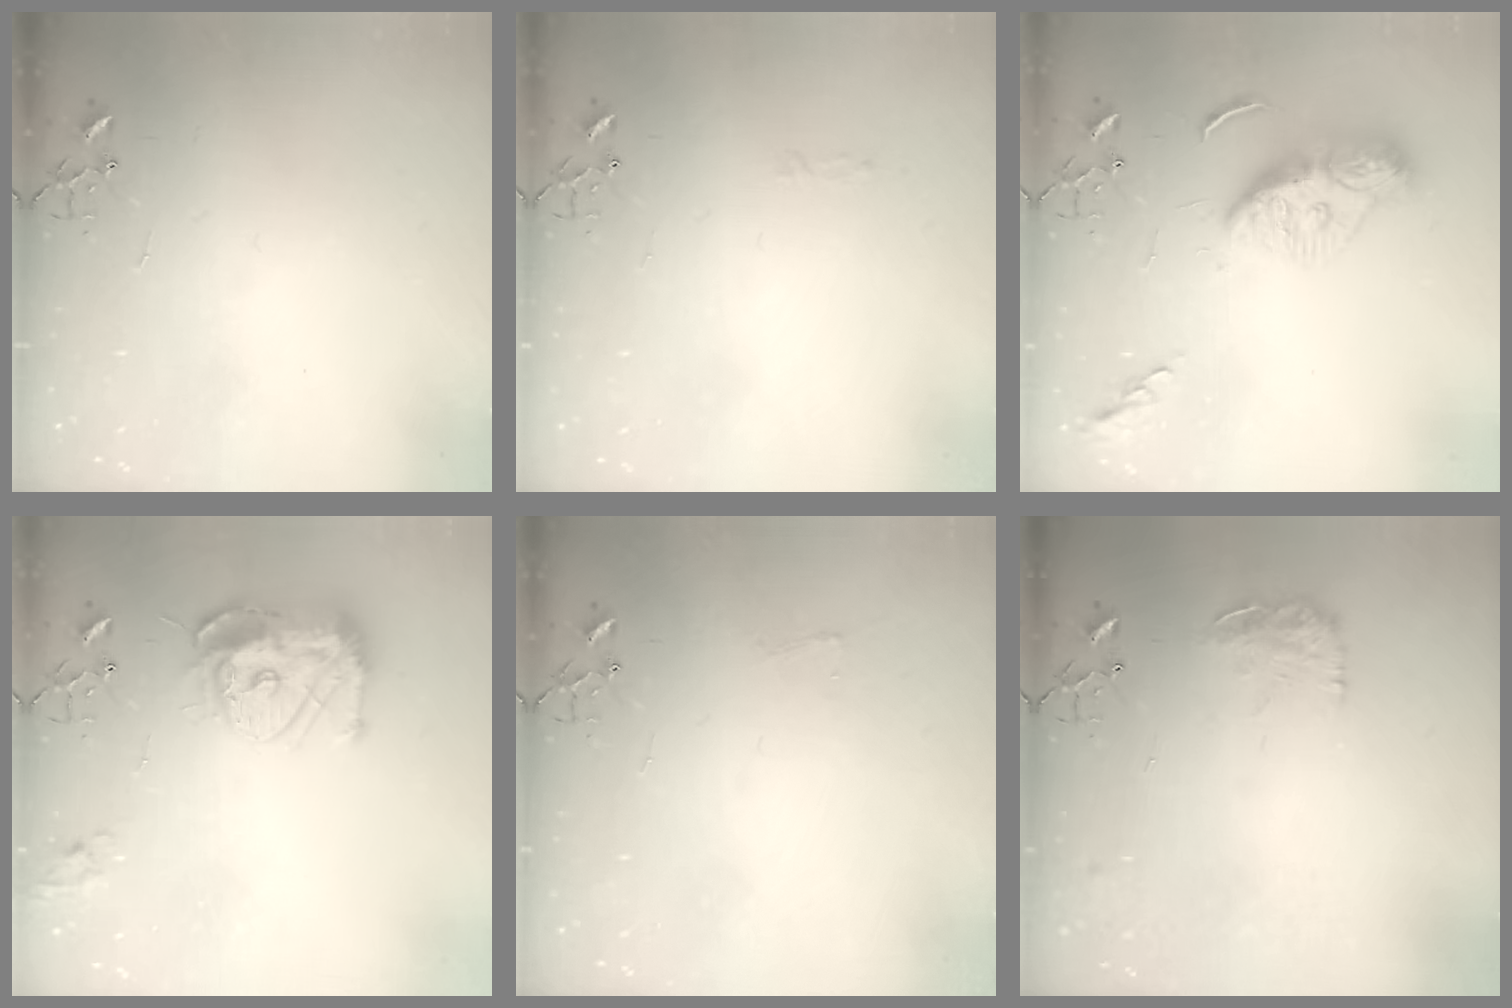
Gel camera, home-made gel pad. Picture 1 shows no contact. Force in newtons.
{"total": 2.8, "press": 2.8, "slide": 0.4}
{"total": 11.6, "press": 11.6, "slide": 1.0}
{"total": 13.5, "press": 13.4, "slide": 1.2}
{"total": 3.7, "press": 3.6, "slide": 0.5}
{"total": 10.8, "press": 10.7, "slide": 0.6}